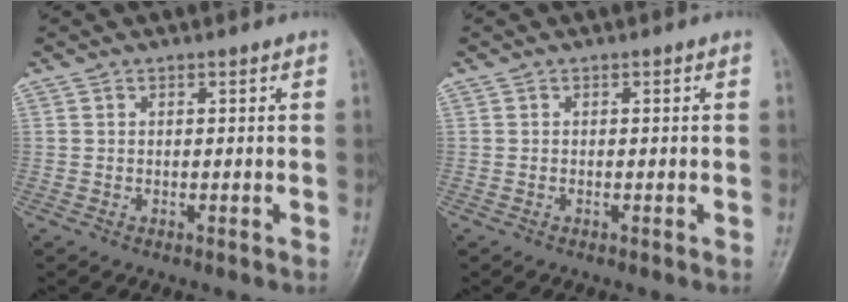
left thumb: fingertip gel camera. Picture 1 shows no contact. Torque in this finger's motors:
{"motor_torque": [0.06, 0.02, -0.01, -0.14, 0.04]}